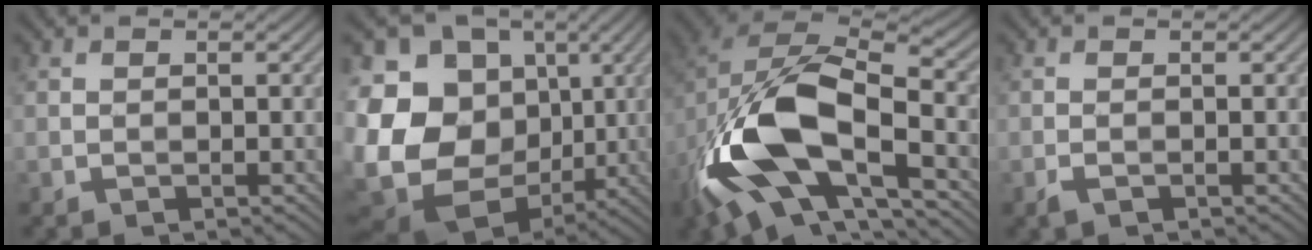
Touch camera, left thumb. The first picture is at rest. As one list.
[{"total": 19.9, "force": [-3.9, 16.2, 11.0], "torque": [-0.251, -0.018, -0.067]}, {"total": 17.1, "force": [-5.7, 9.0, 13.4], "torque": [-0.290, -0.029, -0.101]}, {"total": 0.9, "force": [-0.6, 0.2, 0.7], "torque": [-0.017, 0.001, -0.012]}]